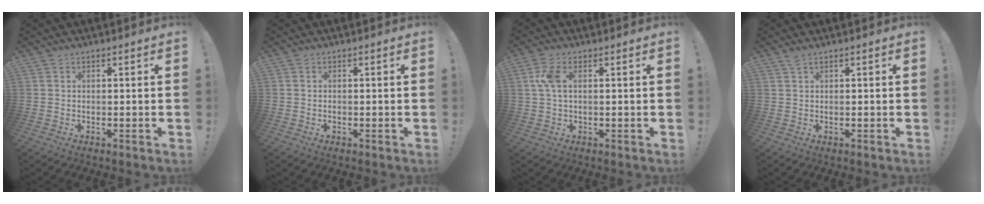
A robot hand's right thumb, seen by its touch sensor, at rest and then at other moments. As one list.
[{"total": 0.7, "force": [-0.3, 0.6, -0.1], "torque": [-0.006, 0.007, -0.005]}, {"total": 5.5, "force": [1.2, 2.4, 4.8], "torque": [-0.100, 0.006, 0.021]}, {"total": 1.5, "force": [1.1, 0.2, 1.1], "torque": [-0.016, -0.003, 0.018]}]